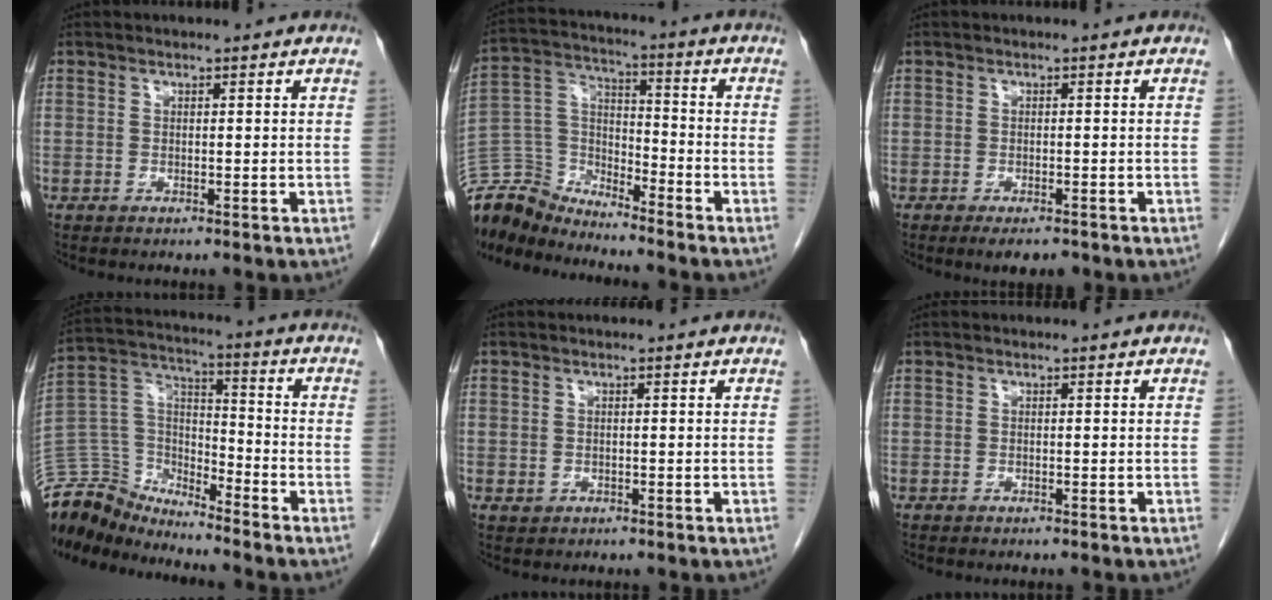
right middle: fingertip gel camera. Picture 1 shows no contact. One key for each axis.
{"total": 12.0, "fx": -11.8, "fy": 1.9, "fz": 0.4, "tx": -0.014, "ty": 0.044, "tz": -0.233}
{"total": 3.3, "fx": -2.3, "fy": 1.2, "fz": 2.0, "tx": -0.023, "ty": -0.004, "tz": -0.028}
{"total": 12.6, "fx": -12.4, "fy": 2.3, "fz": 0.8, "tx": -0.021, "ty": 0.051, "tz": -0.240}
{"total": 0.8, "fx": -0.3, "fy": 0.7, "fz": 0.2, "tx": -0.006, "ty": 0.001, "tz": 0.001}
{"total": 1.8, "fx": -1.6, "fy": 0.5, "fz": 0.7, "tx": -0.015, "ty": -0.004, "tz": -0.017}